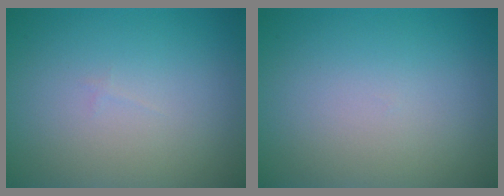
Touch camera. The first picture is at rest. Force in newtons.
{"total": 0.0}